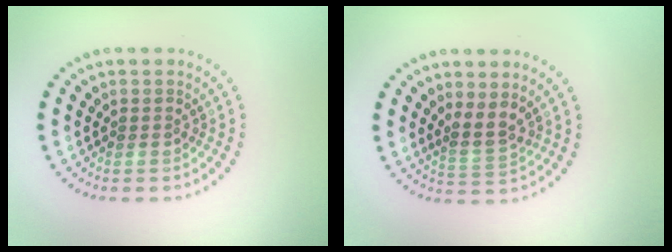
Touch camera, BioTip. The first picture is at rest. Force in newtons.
{"total": 1.9, "press": 1.5, "slide": 1.3}